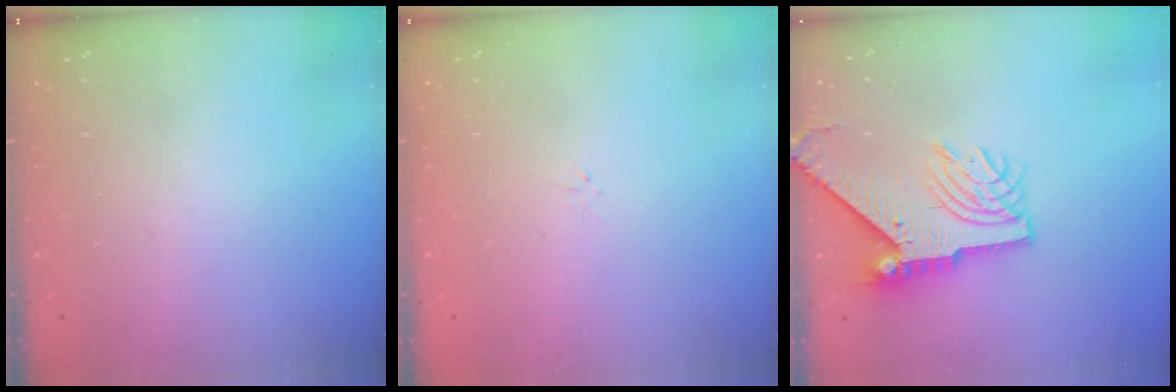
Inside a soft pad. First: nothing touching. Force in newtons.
{"total": 0.0}
{"total": 11.5, "press": 11.4, "slide": 1.3}